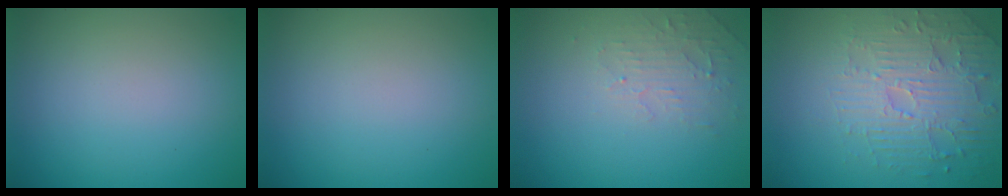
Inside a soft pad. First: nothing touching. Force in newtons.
{"total": 0.0}
{"total": 2.4, "press": 2.3, "slide": 0.5}
{"total": 4.7, "press": 3.9, "slide": 2.6}